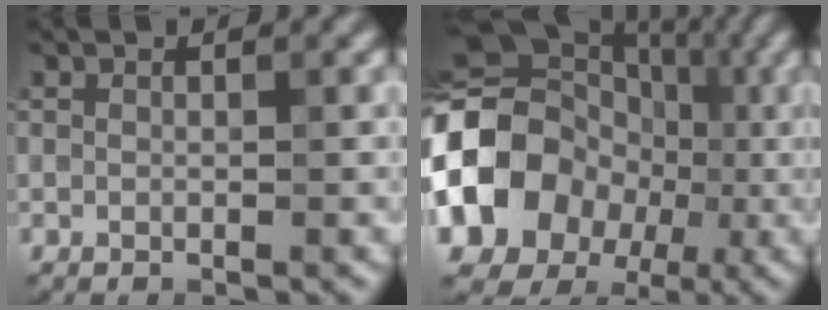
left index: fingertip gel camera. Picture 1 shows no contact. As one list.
[{"total": 11.0, "force": [-2.4, 9.0, 5.7], "torque": [-0.095, 0.013, -0.057]}]